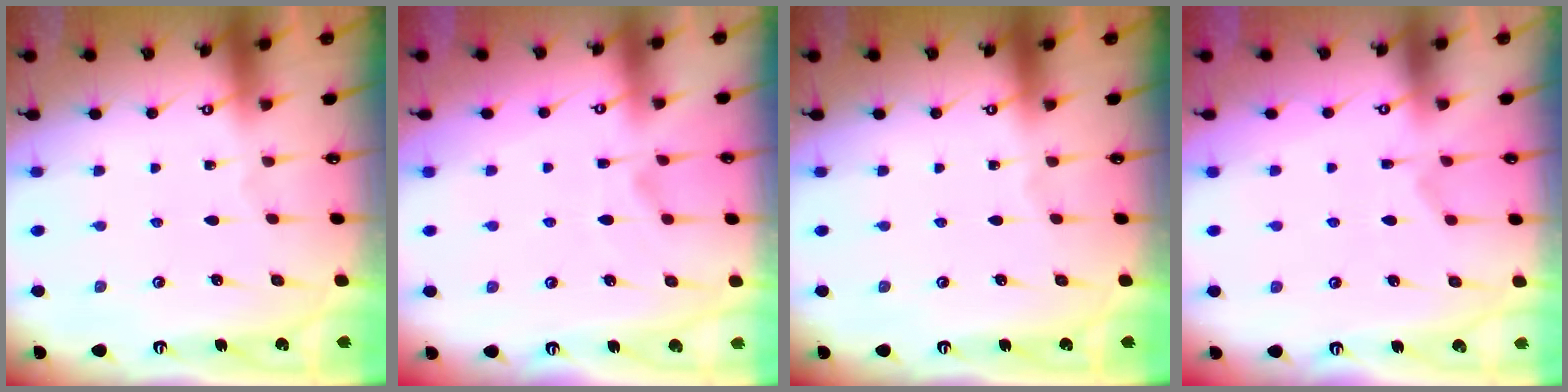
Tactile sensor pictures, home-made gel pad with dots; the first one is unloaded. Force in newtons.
{"total": 1.3, "press": 0.1, "slide": 1.3}
{"total": 0.0}
{"total": 6.3, "press": 6.2, "slide": 1.3}